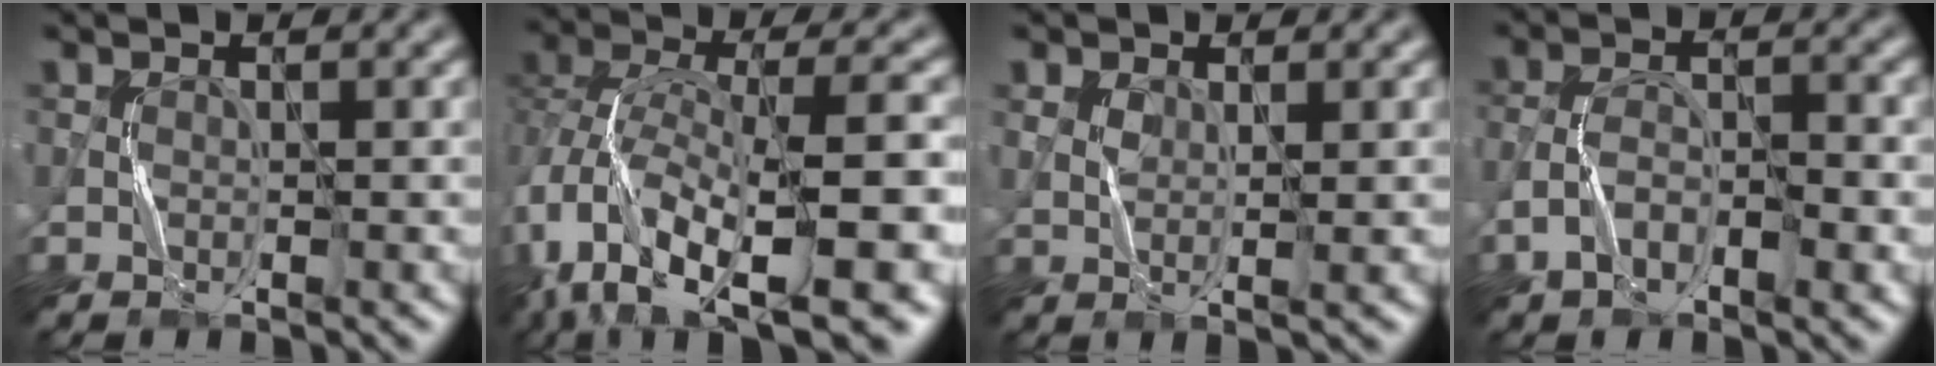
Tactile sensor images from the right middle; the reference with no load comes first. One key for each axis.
{"total": 13.1, "fx": -6.2, "fy": 5.8, "fz": 10.0, "tx": -0.199, "ty": -0.004, "tz": -0.086}
{"total": 1.7, "fx": 0.6, "fy": 0.8, "fz": 1.3, "tx": -0.028, "ty": -0.001, "tz": 0.013}
{"total": 4.0, "fx": -1.9, "fy": 1.7, "fz": 3.1, "tx": -0.058, "ty": 0.007, "tz": -0.039}